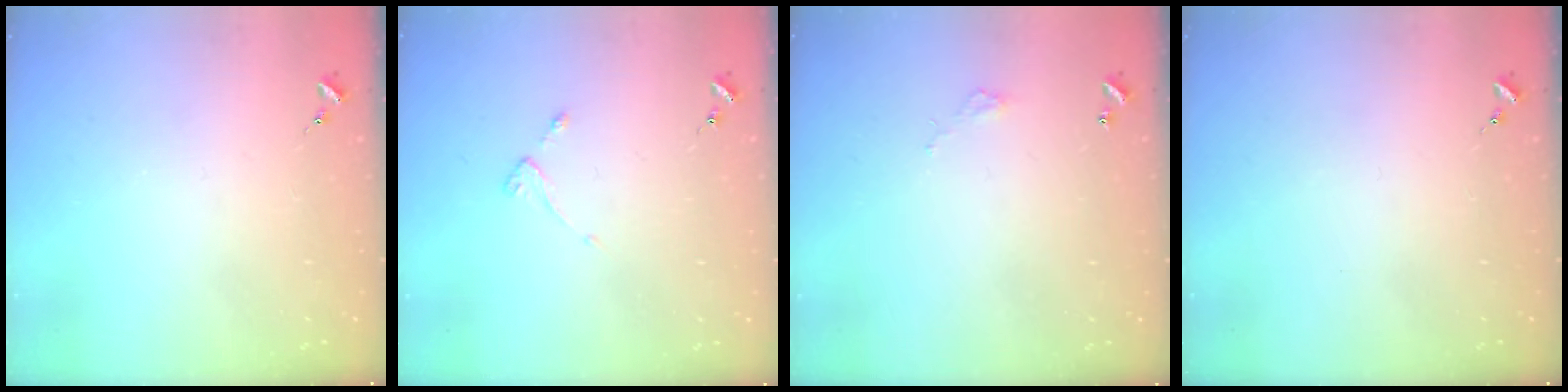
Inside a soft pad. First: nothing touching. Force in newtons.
{"total": 2.7, "press": 2.6, "slide": 0.5}
{"total": 2.8, "press": 2.8, "slide": 0.2}
{"total": 0.0}